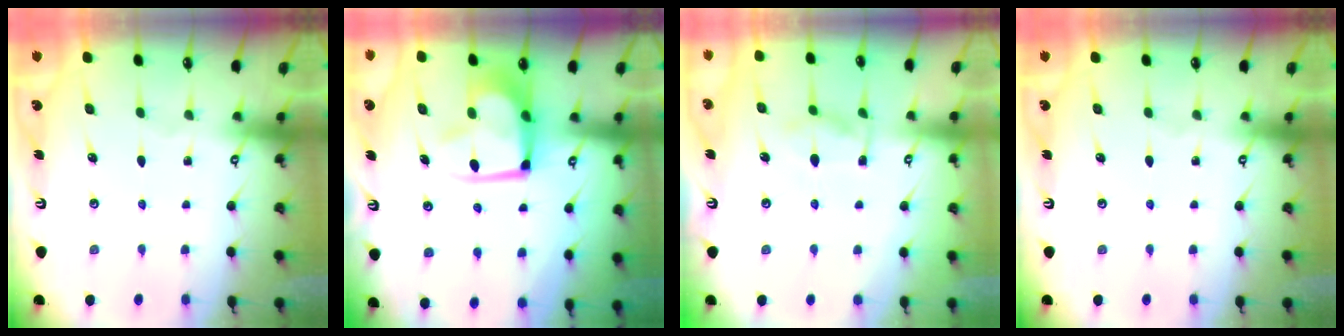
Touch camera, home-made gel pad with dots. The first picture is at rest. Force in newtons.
{"total": 10.5, "press": 10.4, "slide": 1.4}
{"total": 7.2, "press": 7.1, "slide": 1.1}
{"total": 0.0}